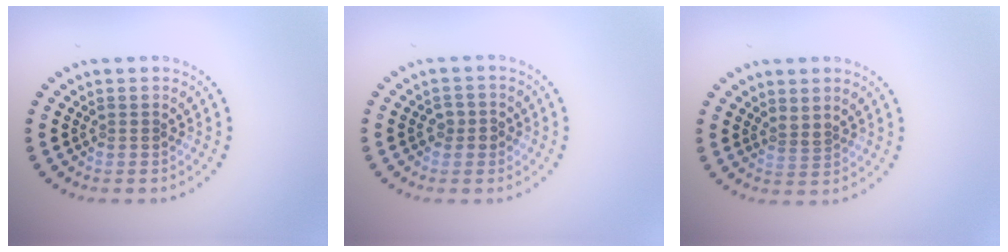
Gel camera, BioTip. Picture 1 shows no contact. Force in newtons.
{"total": 1.4, "press": 1.4, "slide": 0.4}
{"total": 0.8, "press": 0.4, "slide": 0.7}